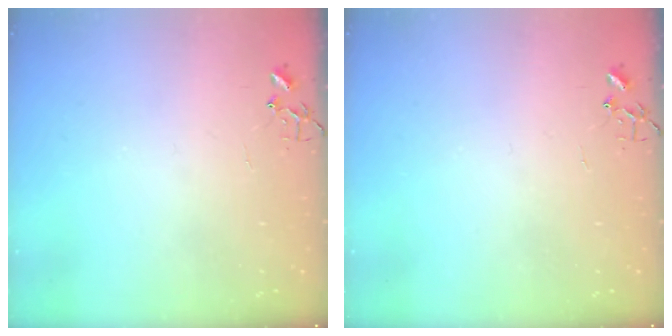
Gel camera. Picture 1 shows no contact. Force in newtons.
{"total": 0.0}